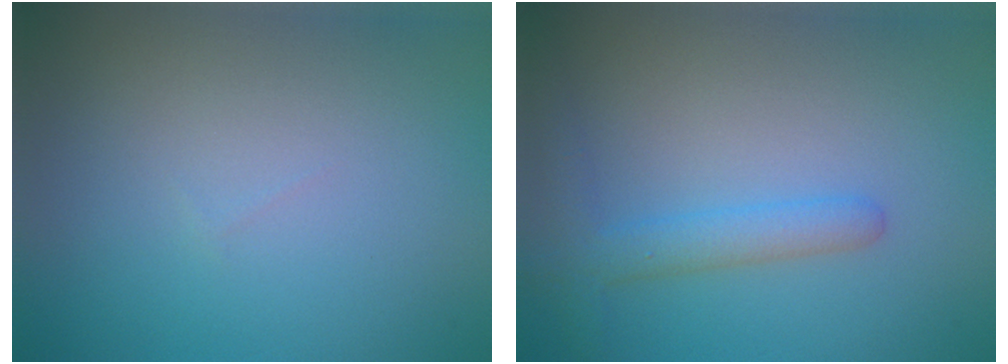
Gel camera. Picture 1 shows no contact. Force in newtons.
{"total": 2.9, "press": 2.9, "slide": 0.2}